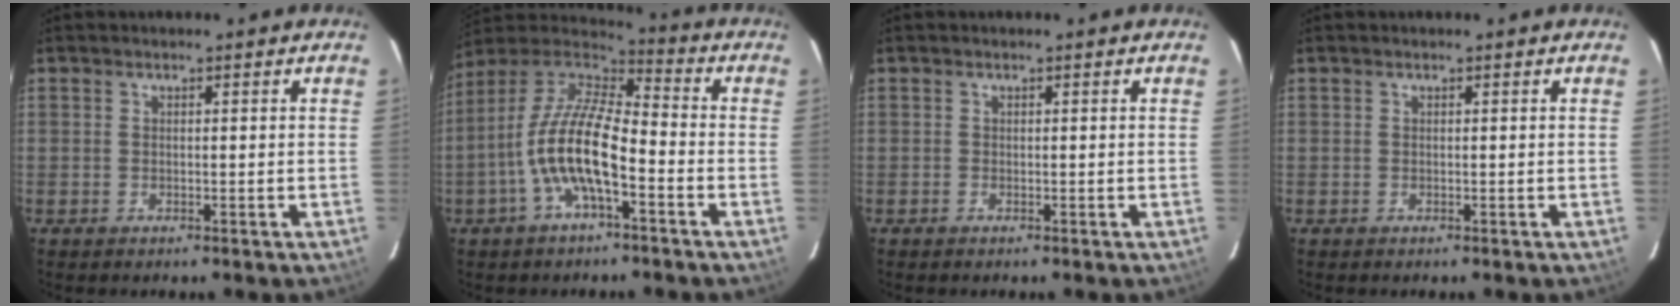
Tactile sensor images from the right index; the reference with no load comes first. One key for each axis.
{"total": 13.9, "fx": -4.7, "fy": 4.5, "fz": 12.3, "tx": -0.246, "ty": 0.002, "tz": -0.096}
{"total": 0.0}
{"total": 0.0}